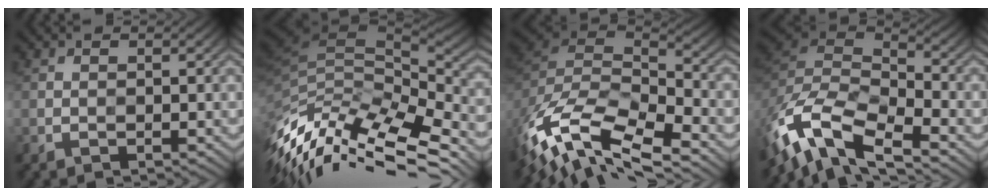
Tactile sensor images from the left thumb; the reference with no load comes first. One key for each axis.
{"total": 14.2, "fx": -8.4, "fy": 6.0, "fz": 9.8, "tx": -0.245, "ty": -0.016, "tz": -0.134}
{"total": 12.8, "fx": -8.0, "fy": 5.4, "fz": 8.4, "tx": -0.214, "ty": -0.023, "tz": -0.129}
{"total": 12.0, "fx": -7.7, "fy": 5.3, "fz": 7.6, "tx": -0.172, "ty": -0.014, "tz": -0.146}